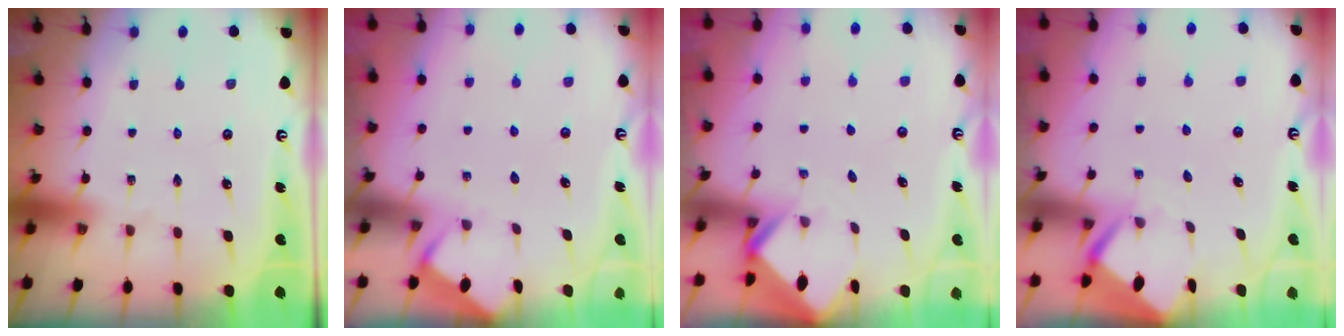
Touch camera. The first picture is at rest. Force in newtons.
{"total": 2.5, "press": 2.5, "slide": 0.4}
{"total": 2.6, "press": 2.6, "slide": 0.2}
{"total": 3.8, "press": 3.8, "slide": 0.3}